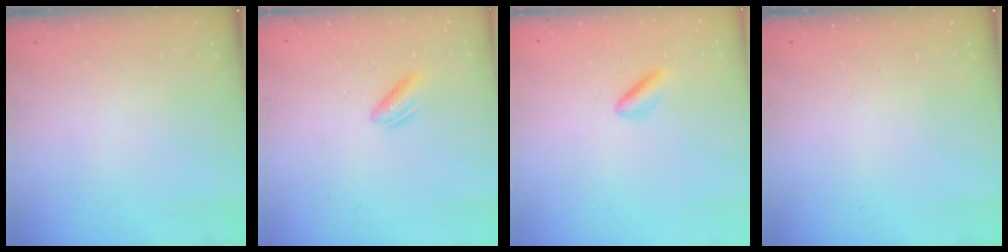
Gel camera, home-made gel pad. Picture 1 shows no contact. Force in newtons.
{"total": 2.8, "press": 2.7, "slide": 0.9}
{"total": 2.9, "press": 2.7, "slide": 1.1}
{"total": 0.0}